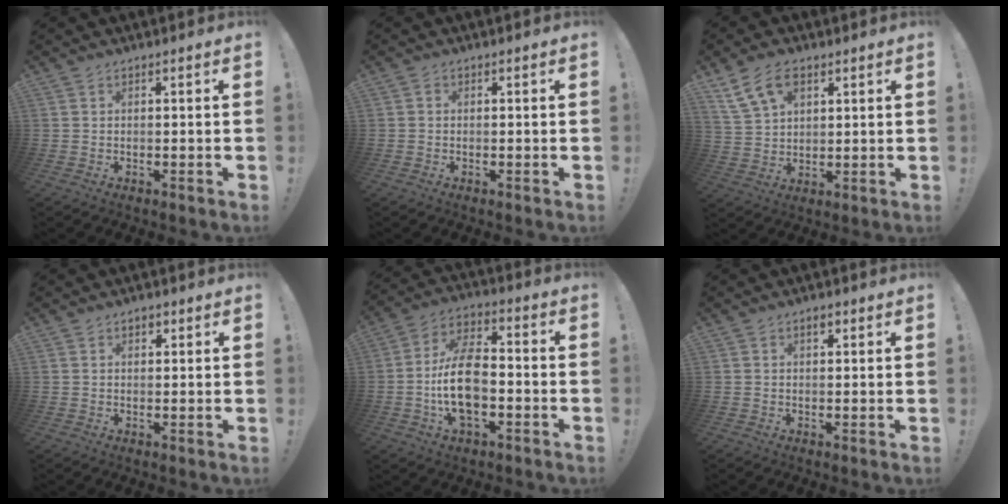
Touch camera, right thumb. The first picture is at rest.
{"total": 0.6, "force": [-0.3, 0.4, 0.2], "torque": [-0.006, 0.002, -0.005]}
{"total": 10.4, "force": [5.6, 6.5, 5.8], "torque": [-0.109, -0.010, 0.111]}
{"total": 1.8, "force": [1.0, 1.2, 1.0], "torque": [-0.013, -0.001, 0.015]}
{"total": 15.2, "force": [-3.5, 8.7, 12.0], "torque": [-0.233, 0.012, -0.065]}
{"total": 2.0, "force": [1.1, 0.9, 1.4], "torque": [-0.015, -0.003, 0.016]}